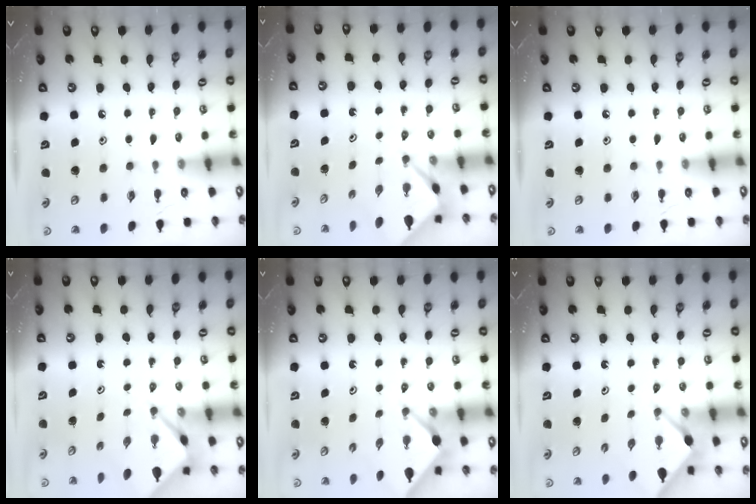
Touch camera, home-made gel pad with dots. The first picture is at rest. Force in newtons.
{"total": 2.7, "press": 2.7, "slide": 0.0}
{"total": 0.0}
{"total": 2.6, "press": 2.6, "slide": 0.1}
{"total": 2.5, "press": 2.5, "slide": 0.2}
{"total": 3.1, "press": 3.1, "slide": 0.4}